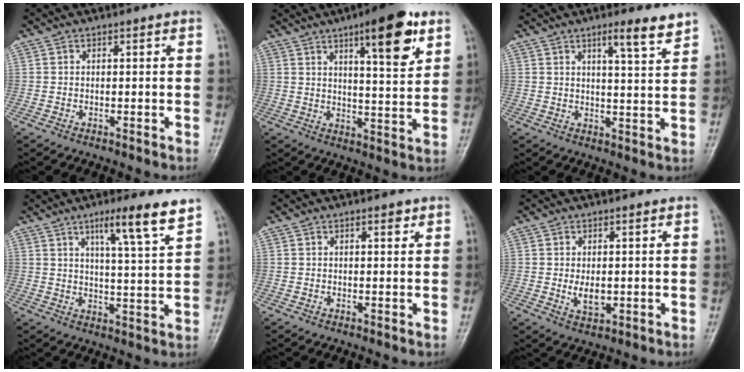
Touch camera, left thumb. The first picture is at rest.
{"total": 12.8, "force": [6.9, 3.4, 10.3], "torque": [-0.127, -0.035, 0.098]}
{"total": 6.0, "force": [4.2, 0.5, 4.2], "torque": [-0.057, -0.033, 0.062]}
{"total": 9.6, "force": [6.2, 0.5, 7.3], "torque": [-0.110, -0.035, 0.095]}
{"total": 1.5, "force": [0.9, 0.5, 1.1], "torque": [-0.012, -0.002, 0.011]}
{"total": 3.7, "force": [0.0, 2.1, 3.1], "torque": [-0.044, -0.007, 0.006]}